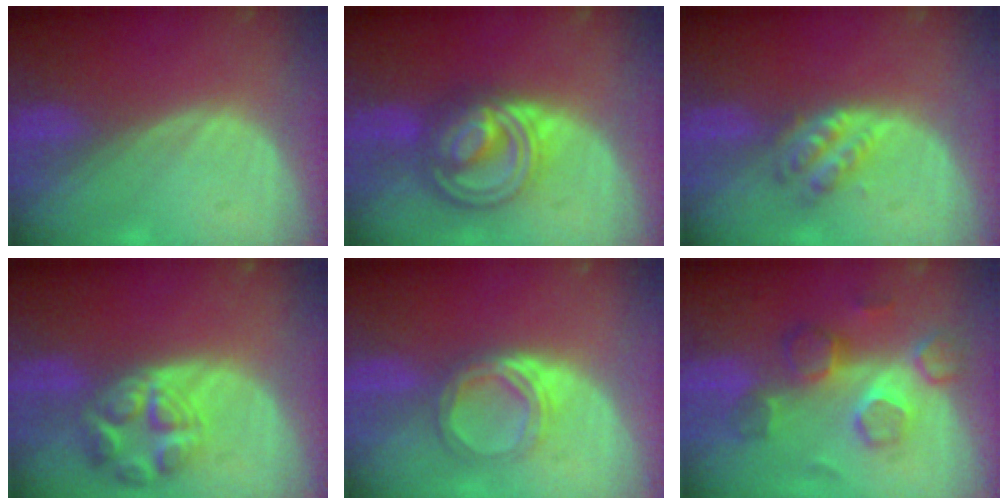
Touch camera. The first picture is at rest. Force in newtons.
{"total": 9.0, "press": 8.9, "slide": 0.6}
{"total": 4.7, "press": 4.2, "slide": 2.3}
{"total": 7.9, "press": 7.0, "slide": 3.6}
{"total": 5.6, "press": 5.0, "slide": 2.5}
{"total": 8.0, "press": 7.8, "slide": 1.8}